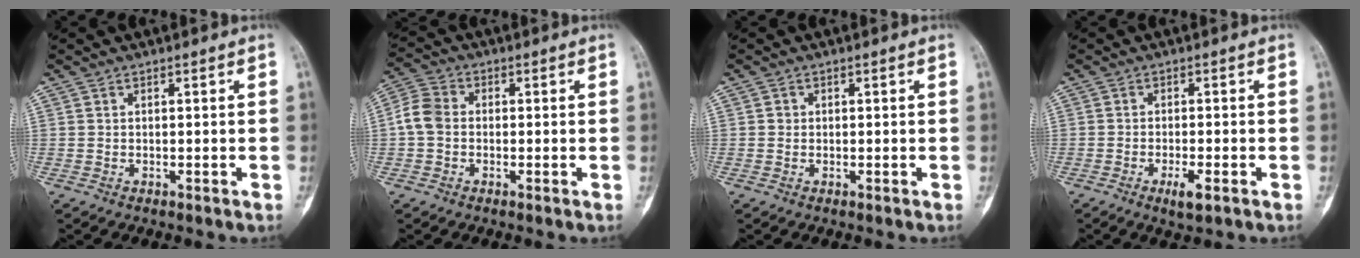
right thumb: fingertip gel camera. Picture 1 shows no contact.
{"total": 5.5, "force": [-0.3, 4.4, 3.2], "torque": [-0.061, 0.016, -0.016]}
{"total": 0.8, "force": [0.0, 0.8, 0.1], "torque": [0.003, 0.003, 0.000]}
{"total": 3.5, "force": [-1.7, 0.8, 3.0], "torque": [-0.054, -0.001, -0.029]}